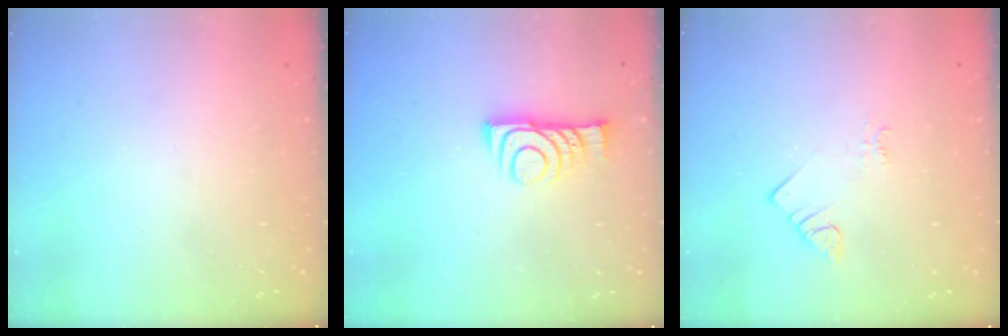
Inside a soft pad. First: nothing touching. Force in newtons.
{"total": 9.8, "press": 9.8, "slide": 0.5}
{"total": 2.1, "press": 2.1, "slide": 0.4}